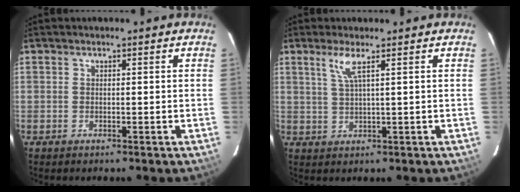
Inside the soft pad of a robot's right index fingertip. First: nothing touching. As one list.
[{"total": 3.3, "force": [1.8, -0.4, 2.8], "torque": [-0.058, -0.003, 0.040]}]